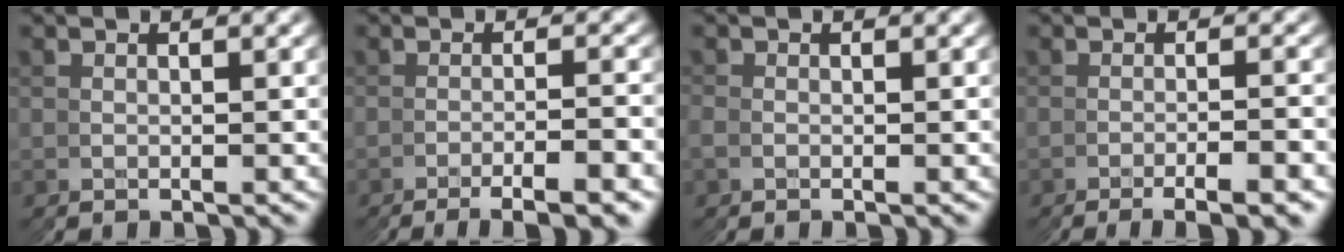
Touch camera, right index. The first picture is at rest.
{"total": 3.9, "force": [-3.0, -1.7, 2.0], "torque": [-0.025, 0.011, -0.057]}
{"total": 0.9, "force": [-0.3, -0.5, -0.7], "torque": [0.009, 0.002, -0.009]}
{"total": 3.1, "force": [-2.1, -1.6, 1.7], "torque": [-0.021, 0.015, -0.044]}